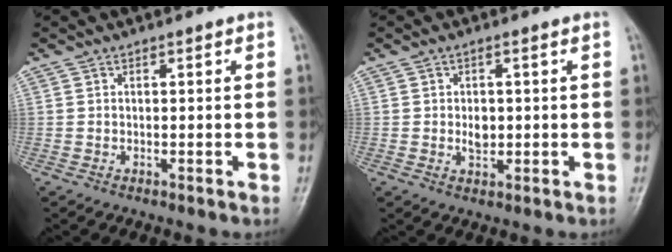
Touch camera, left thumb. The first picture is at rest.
{"total": 3.1, "force": [0.0, 1.8, 2.5], "torque": [-0.034, 0.001, 0.005]}